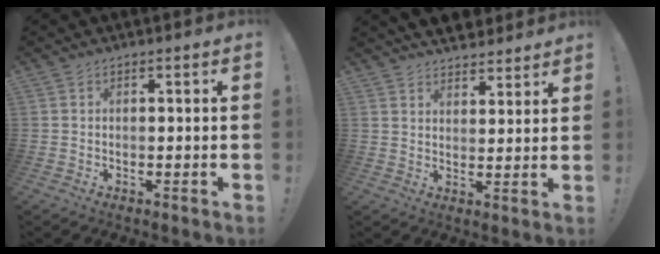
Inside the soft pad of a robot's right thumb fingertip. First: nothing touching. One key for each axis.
{"total": 4.4, "fx": 3.9, "fy": 2.0, "fz": 0.4, "tx": 0.005, "ty": -0.025, "tz": 0.070}